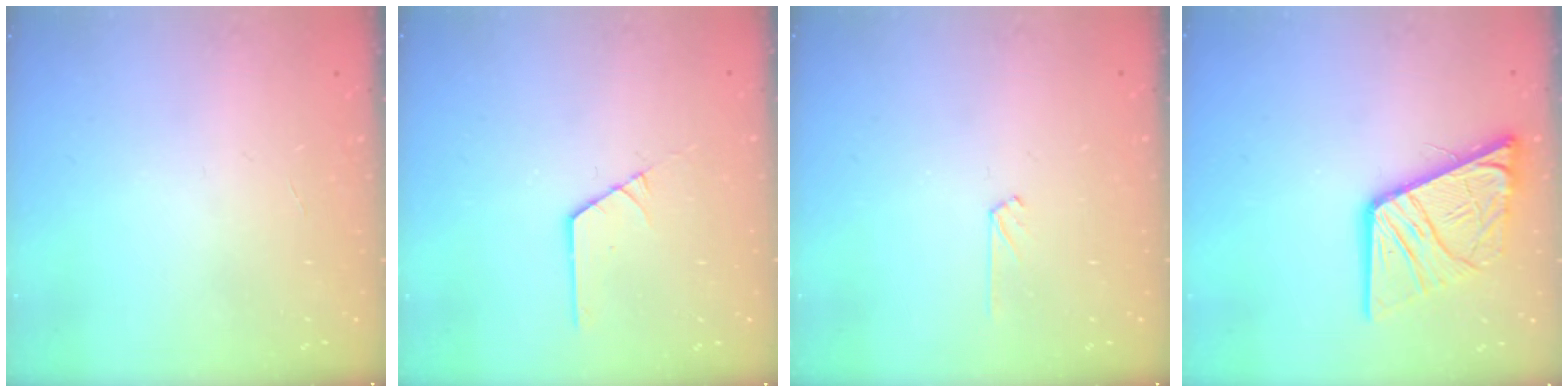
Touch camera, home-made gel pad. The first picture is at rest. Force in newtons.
{"total": 1.3, "press": 1.3, "slide": 0.2}
{"total": 2.5, "press": 2.5, "slide": 0.3}
{"total": 16.5, "press": 16.4, "slide": 1.9}